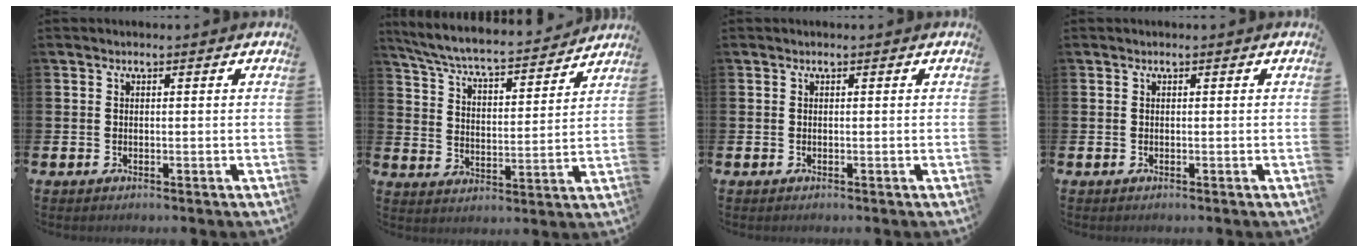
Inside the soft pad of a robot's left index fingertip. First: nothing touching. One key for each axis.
{"total": 6.7, "fx": 6.3, "fy": 0.7, "fz": 2.1, "tx": -0.073, "ty": -0.050, "tz": 0.105}
{"total": 0.0}
{"total": 0.0}